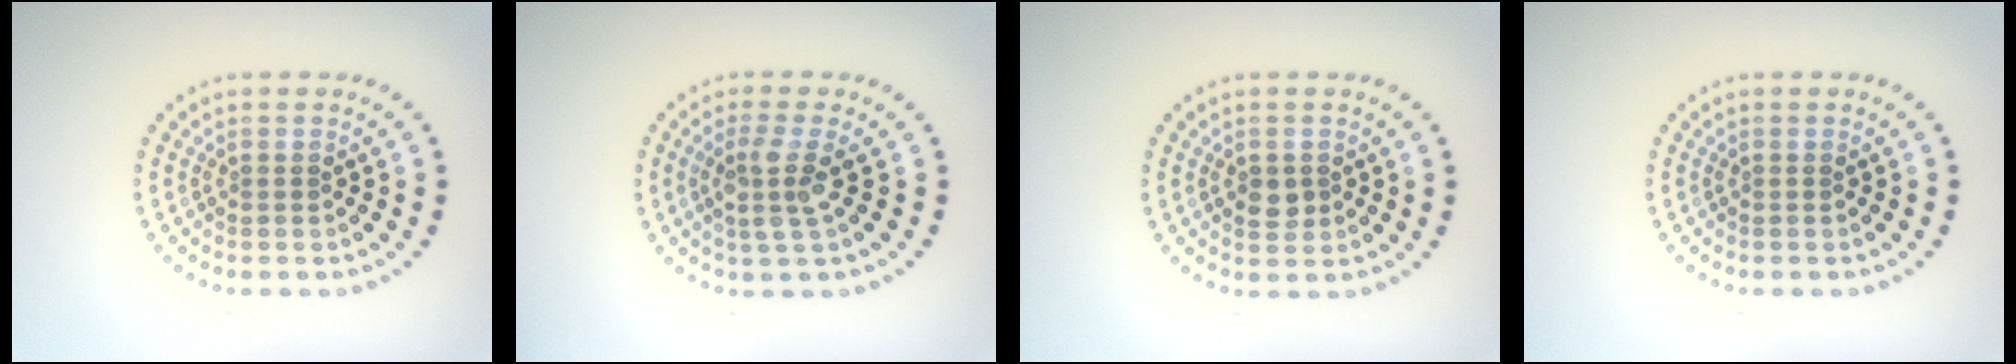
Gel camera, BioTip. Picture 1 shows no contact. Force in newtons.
{"total": 3.0, "press": 2.3, "slide": 1.8}
{"total": 1.8, "press": 1.8, "slide": 0.1}
{"total": 0.0}